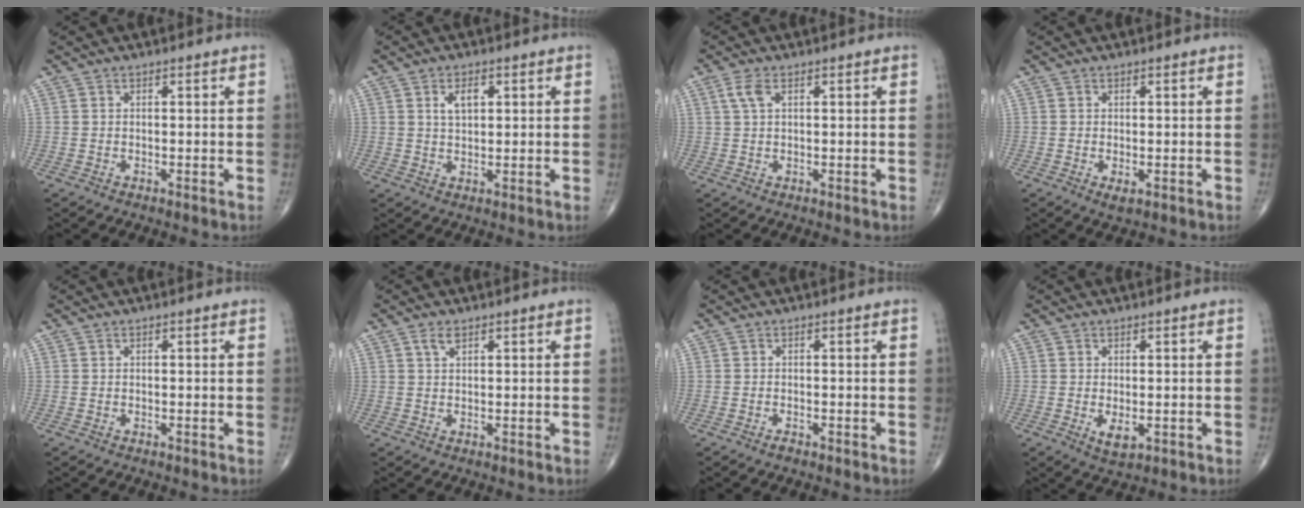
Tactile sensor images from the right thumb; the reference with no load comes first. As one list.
[{"total": 3.8, "force": [1.3, 2.1, 2.9], "torque": [-0.044, -0.004, 0.024]}, {"total": 2.7, "force": [1.1, 1.2, 2.2], "torque": [-0.054, 0.012, 0.026]}, {"total": 1.6, "force": [-0.5, 0.7, 1.4], "torque": [-0.022, -0.004, -0.004]}, {"total": 0.0}, {"total": 1.9, "force": [1.1, 0.9, 1.3], "torque": [-0.026, 0.002, 0.023]}, {"total": 0.9, "force": [-0.7, 0.3, 0.5], "torque": [-0.010, 0.003, -0.012]}, {"total": 3.0, "force": [-0.6, 1.5, 2.6], "torque": [-0.038, -0.007, -0.002]}]